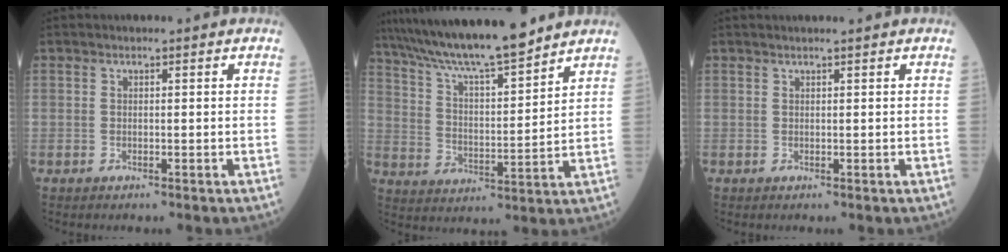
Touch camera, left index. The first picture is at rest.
{"total": 16.3, "force": [14.1, 0.9, 8.2], "torque": [-0.144, 0.007, 0.242]}
{"total": 1.6, "force": [1.4, 0.0, 0.8], "torque": [-0.003, 0.012, 0.021]}